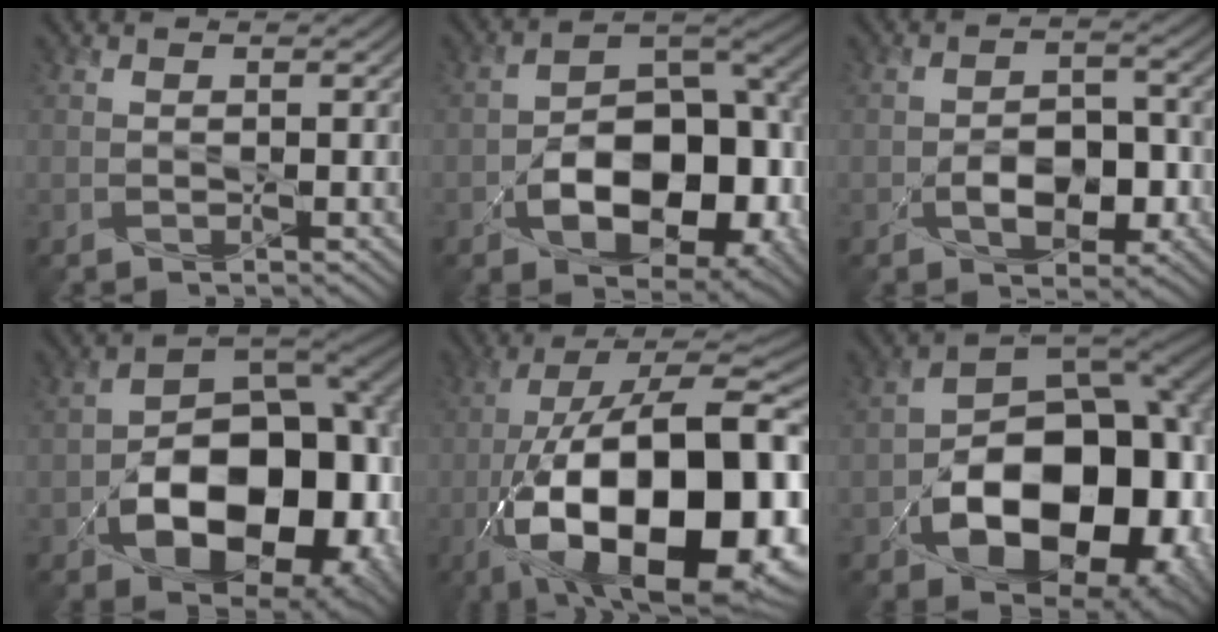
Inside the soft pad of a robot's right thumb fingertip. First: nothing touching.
{"total": 13.4, "force": [-4.1, 8.2, 9.8], "torque": [-0.151, -0.021, -0.064]}
{"total": 5.7, "force": [-1.9, 3.6, 4.0], "torque": [-0.062, -0.005, -0.031]}
{"total": 16.7, "force": [-4.4, 10.5, 12.2], "torque": [-0.162, -0.032, -0.067]}
{"total": 23.1, "force": [-7.5, 10.4, 19.3], "torque": [-0.331, -0.035, -0.100]}
{"total": 18.5, "force": [-5.1, 12.0, 13.2], "torque": [-0.178, -0.046, -0.068]}